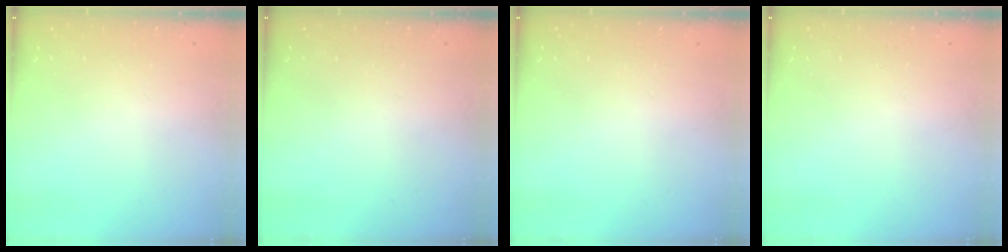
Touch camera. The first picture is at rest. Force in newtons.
{"total": 0.0}
{"total": 0.0}
{"total": 0.0}